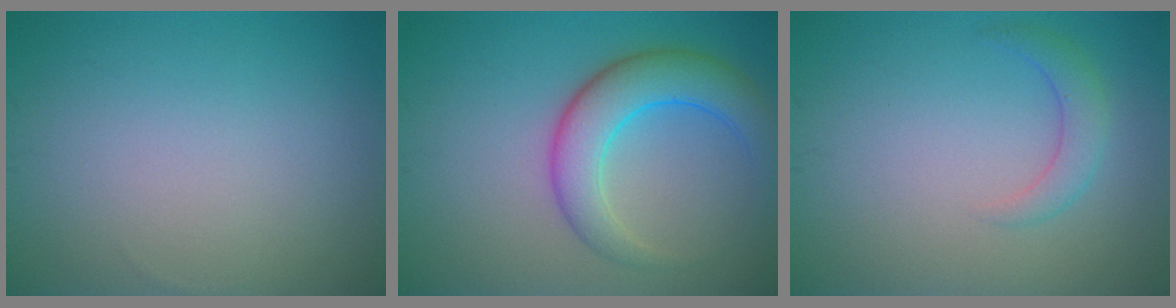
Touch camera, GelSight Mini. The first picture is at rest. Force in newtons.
{"total": 5.9, "press": 5.9, "slide": 0.2}
{"total": 2.0, "press": 2.0, "slide": 0.1}